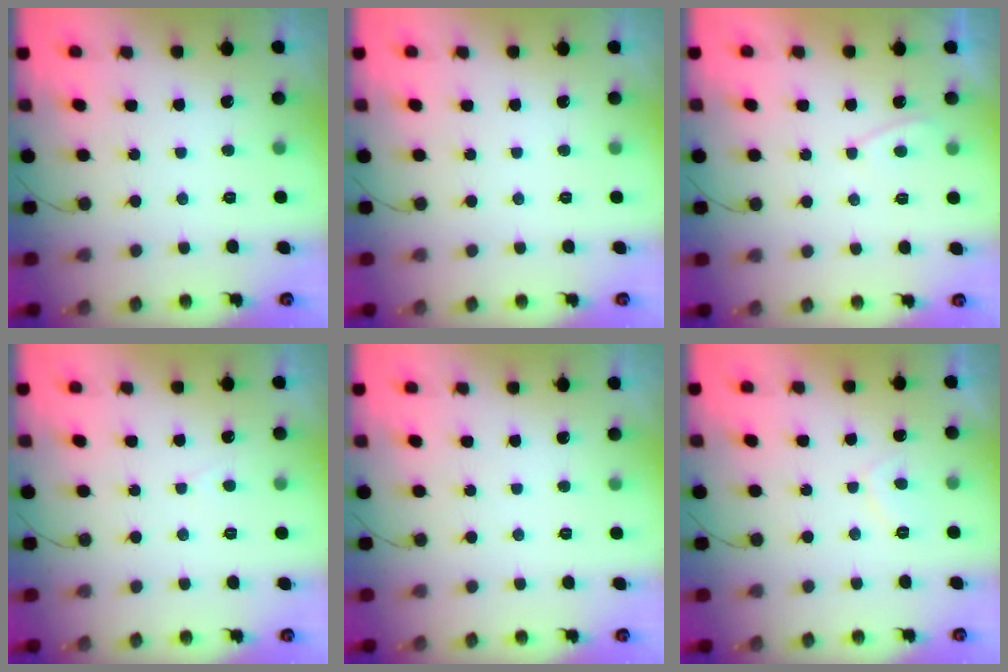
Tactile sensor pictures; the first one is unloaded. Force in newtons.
{"total": 0.0}
{"total": 2.9, "press": 2.9, "slide": 0.3}
{"total": 1.9, "press": 1.9, "slide": 0.2}
{"total": 0.0}
{"total": 2.0, "press": 1.8, "slide": 0.7}